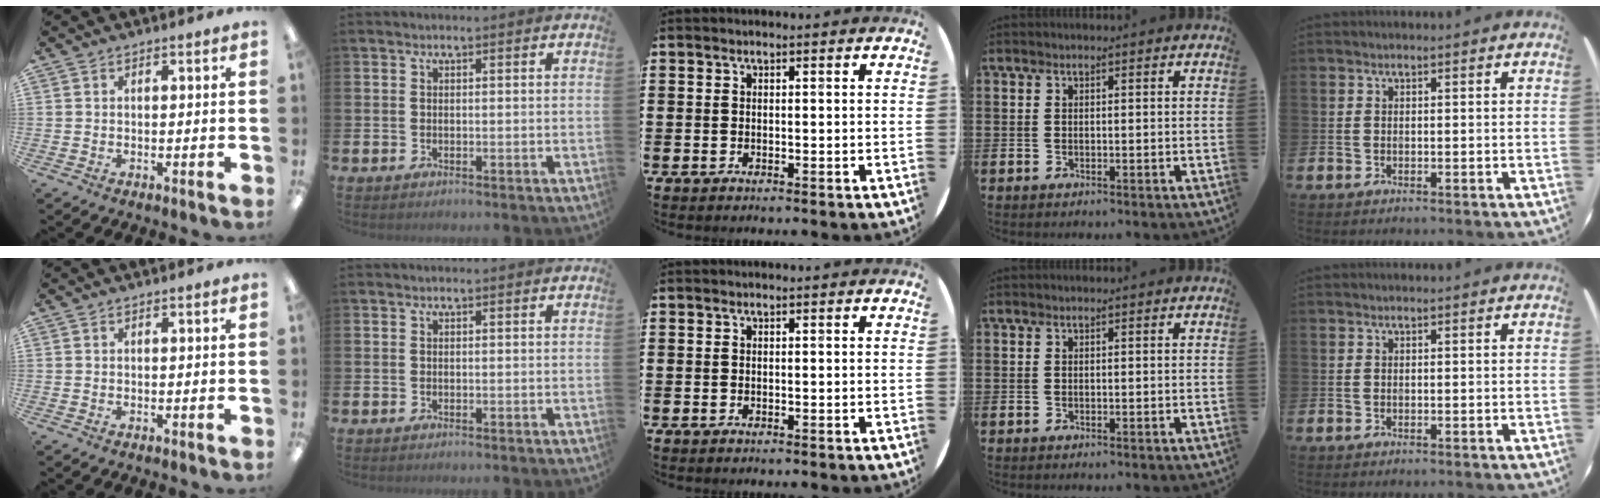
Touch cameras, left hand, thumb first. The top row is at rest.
{}